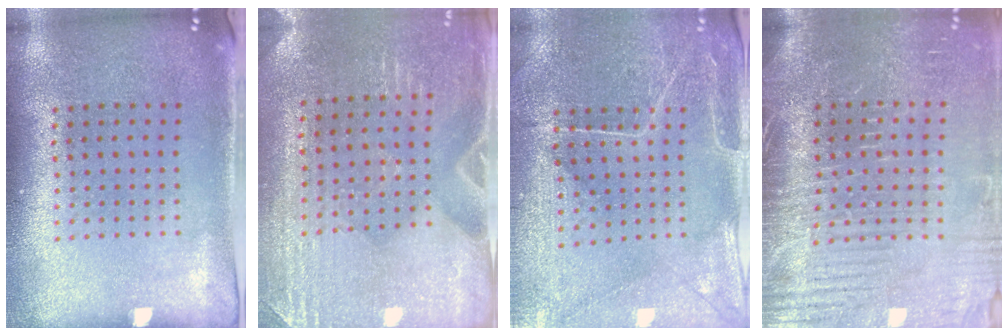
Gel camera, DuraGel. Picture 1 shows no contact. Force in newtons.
{"total": 3.0, "press": 2.9, "slide": 0.6}
{"total": 0.8, "press": 0.7, "slide": 0.4}
{"total": 4.2, "press": 3.9, "slide": 1.5}